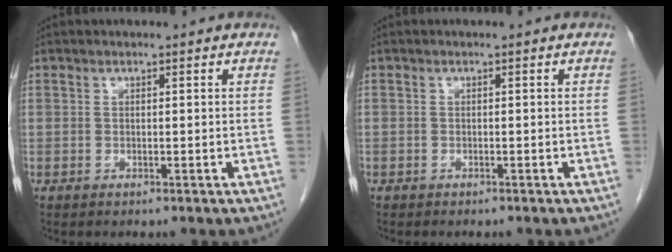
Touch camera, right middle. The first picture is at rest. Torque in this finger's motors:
{"motor_torque": [0.15, -0.16, 0.01, -0.08]}